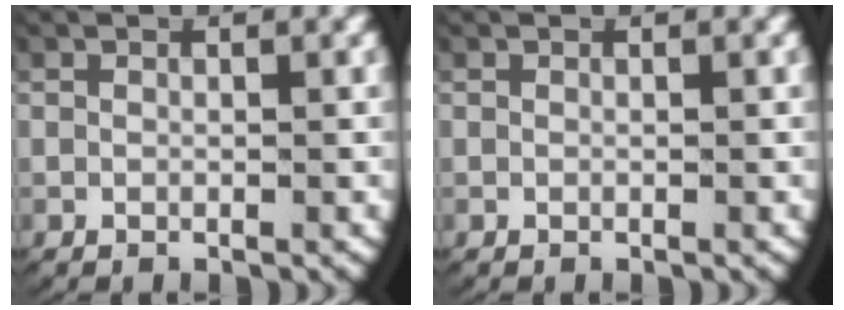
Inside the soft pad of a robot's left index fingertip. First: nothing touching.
{"total": 0.0}